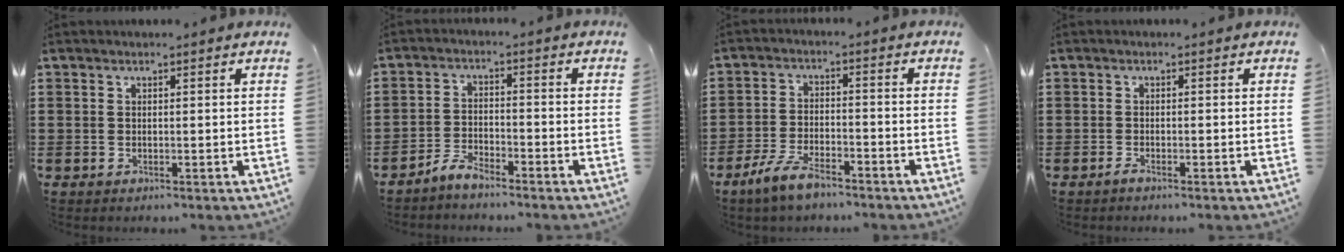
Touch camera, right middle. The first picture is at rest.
{"total": 3.7, "force": [-3.5, 0.6, 0.8], "torque": [-0.025, 0.005, -0.072]}
{"total": 6.1, "force": [-4.7, 1.7, 3.5], "torque": [-0.085, -0.003, -0.091]}
{"total": 0.9, "force": [-0.8, 0.0, 0.5], "torque": [-0.013, -0.006, -0.014]}